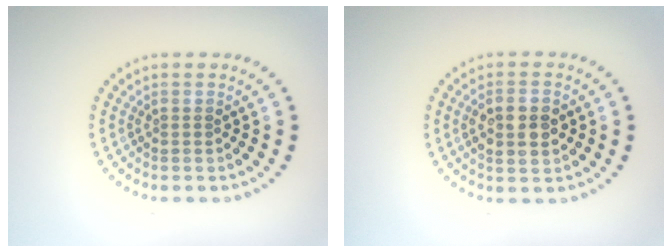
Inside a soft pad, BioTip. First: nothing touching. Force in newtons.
{"total": 3.3, "press": 3.2, "slide": 0.4}